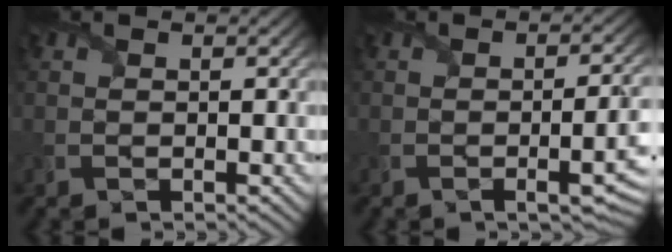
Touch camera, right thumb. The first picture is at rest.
{"total": 7.3, "force": [-2.2, 2.4, 6.6], "torque": [-0.069, -0.017, -0.020]}